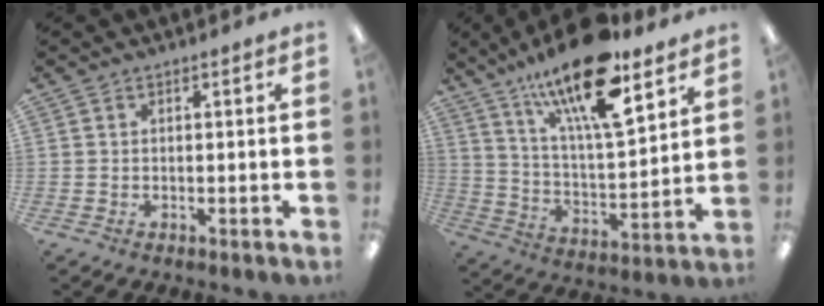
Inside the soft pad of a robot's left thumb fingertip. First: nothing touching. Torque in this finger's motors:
{"motor_torque": [0.54, 0.63, 1.55, -1.23, 0.32]}